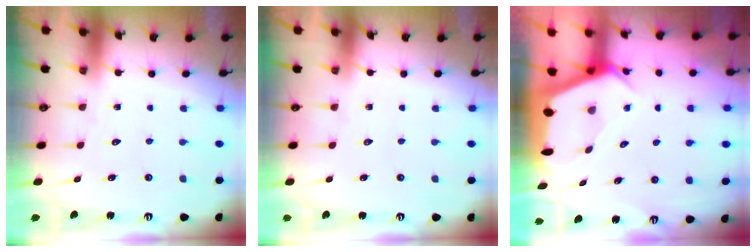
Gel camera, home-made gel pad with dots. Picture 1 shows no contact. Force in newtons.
{"total": 0.0}
{"total": 3.9, "press": 3.9, "slide": 0.3}